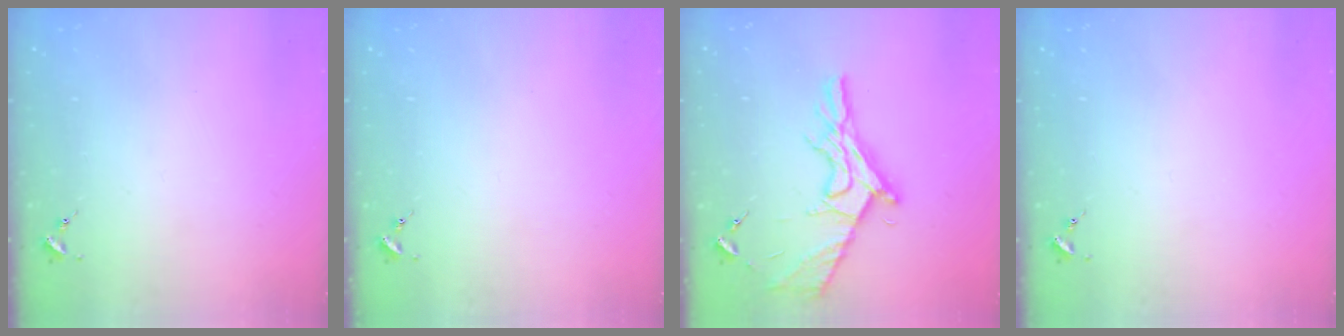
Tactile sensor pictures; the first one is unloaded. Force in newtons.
{"total": 0.0}
{"total": 13.9, "press": 13.9, "slide": 0.7}
{"total": 0.0}